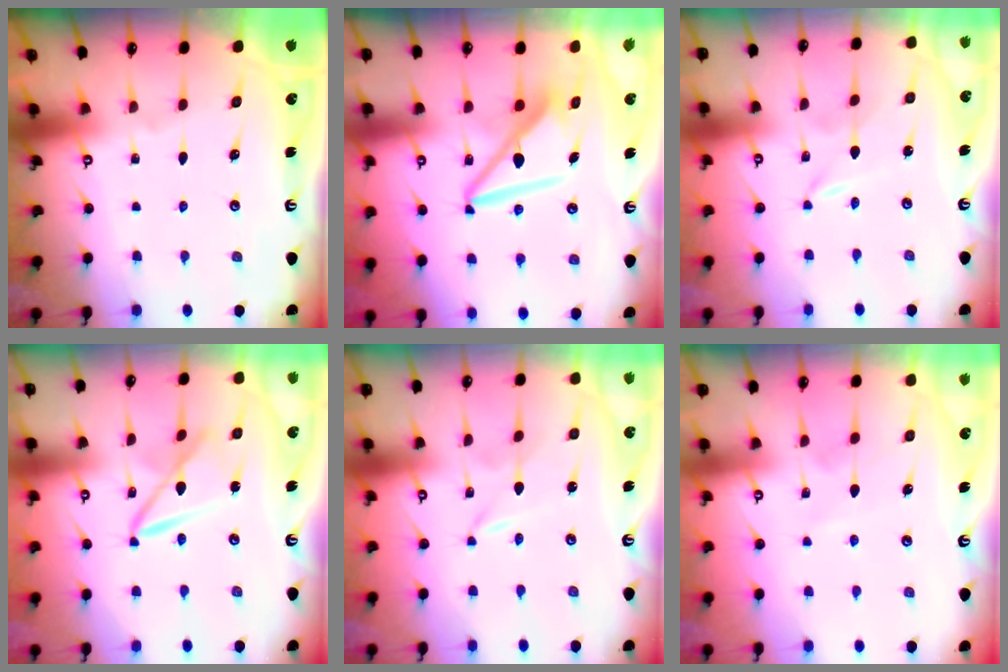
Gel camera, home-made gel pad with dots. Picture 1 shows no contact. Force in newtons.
{"total": 9.1, "press": 9.0, "slide": 1.0}
{"total": 0.0}
{"total": 8.8, "press": 8.7, "slide": 0.7}
{"total": 0.0}
{"total": 3.9, "press": 3.8, "slide": 0.4}